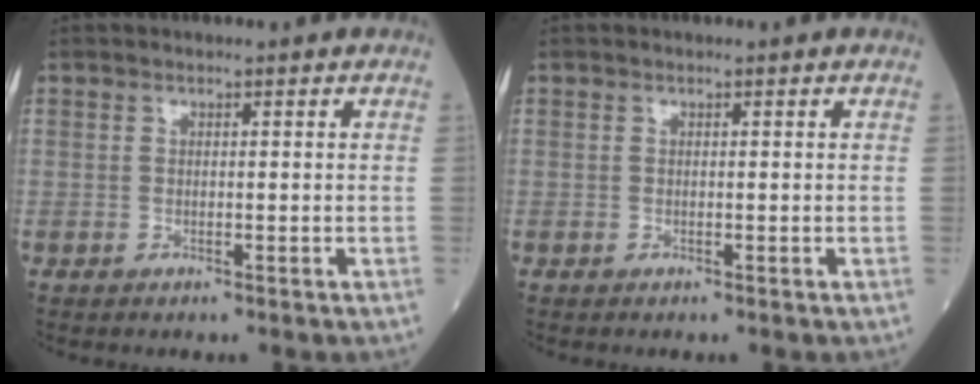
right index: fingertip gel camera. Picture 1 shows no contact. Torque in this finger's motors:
{"motor_torque": [-0.25, -0.07, 0.01, 0.01]}